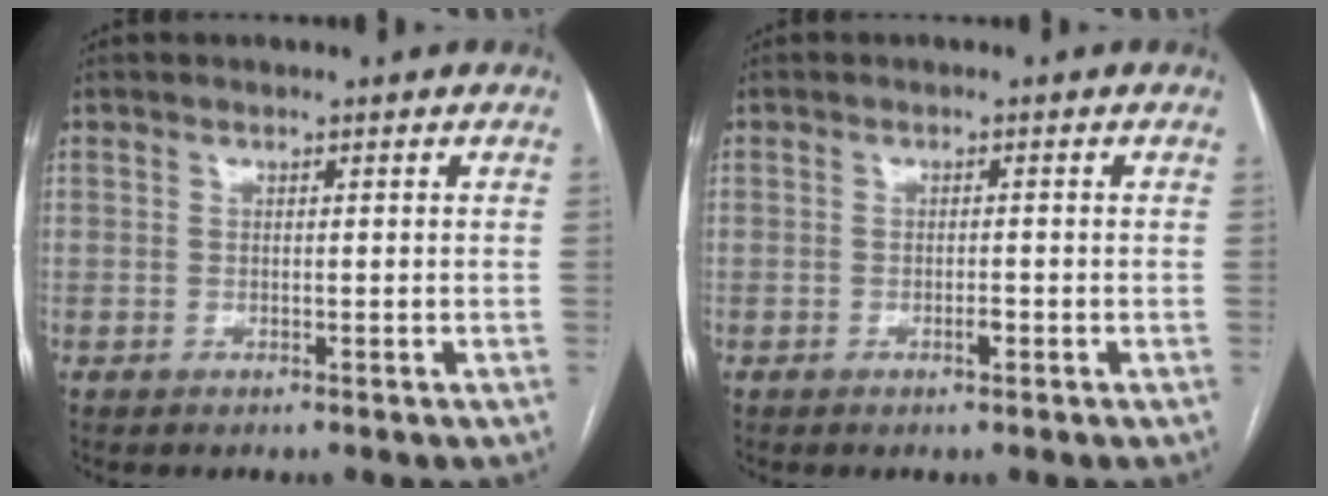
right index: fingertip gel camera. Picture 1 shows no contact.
{"total": 1.2, "force": [-0.7, 0.0, 0.9], "torque": [-0.017, 0.000, -0.012]}